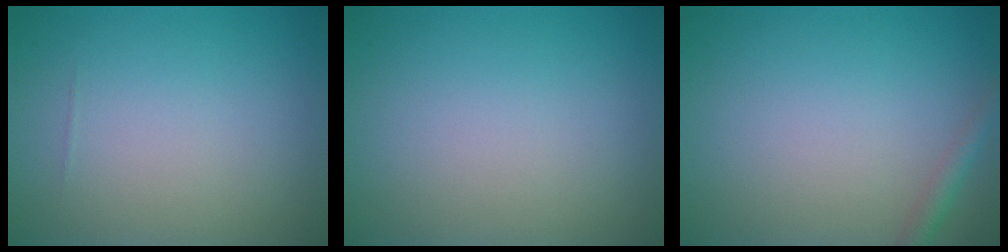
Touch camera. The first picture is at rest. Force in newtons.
{"total": 0.0}
{"total": 1.5, "press": 1.5, "slide": 0.1}